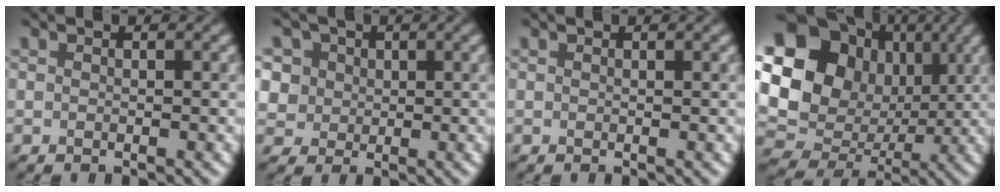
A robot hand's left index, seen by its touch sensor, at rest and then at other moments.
{"total": 6.9, "force": [3.1, 5.6, 2.5], "torque": [-0.049, 0.021, 0.033]}
{"total": 0.0}
{"total": 16.2, "force": [3.6, 13.8, 7.6], "torque": [-0.167, 0.020, 0.057]}